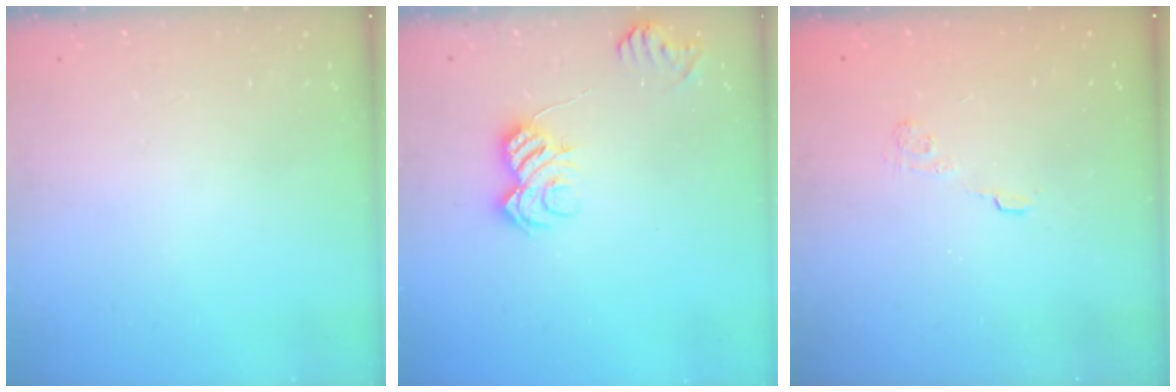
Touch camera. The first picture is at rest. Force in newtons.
{"total": 8.6, "press": 8.6, "slide": 0.7}
{"total": 2.9, "press": 2.5, "slide": 1.4}